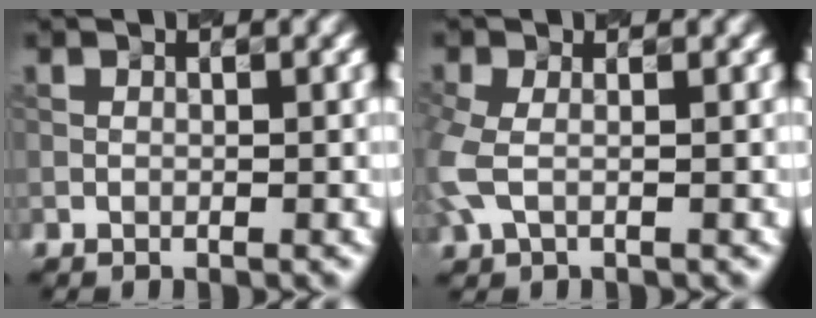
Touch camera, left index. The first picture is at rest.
{"total": 3.4, "force": [-0.3, 2.0, 2.7], "torque": [-0.084, 0.000, -0.012]}